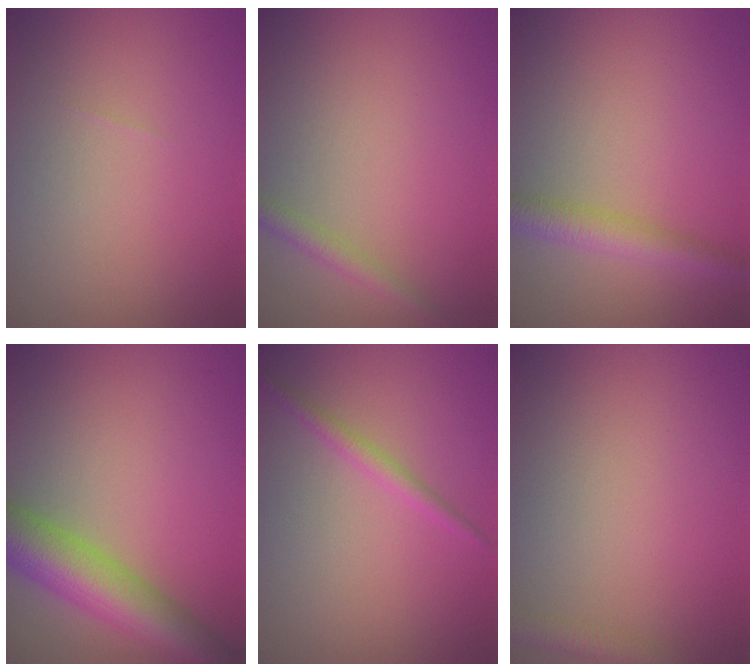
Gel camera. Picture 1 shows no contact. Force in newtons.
{"total": 1.7, "press": 1.7, "slide": 0.1}
{"total": 3.2, "press": 3.2, "slide": 0.1}
{"total": 8.0, "press": 8.0, "slide": 0.4}
{"total": 1.5, "press": 1.5, "slide": 0.0}
{"total": 2.1, "press": 2.1, "slide": 0.1}